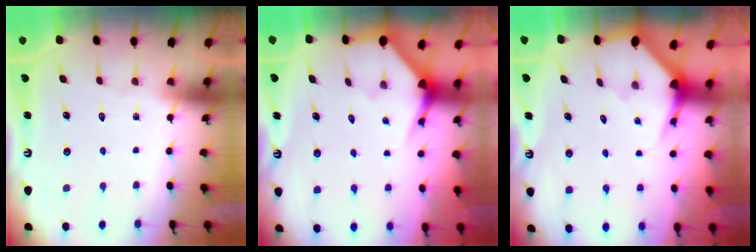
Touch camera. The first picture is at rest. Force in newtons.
{"total": 3.4, "press": 3.4, "slide": 0.2}
{"total": 3.3, "press": 3.3, "slide": 0.2}